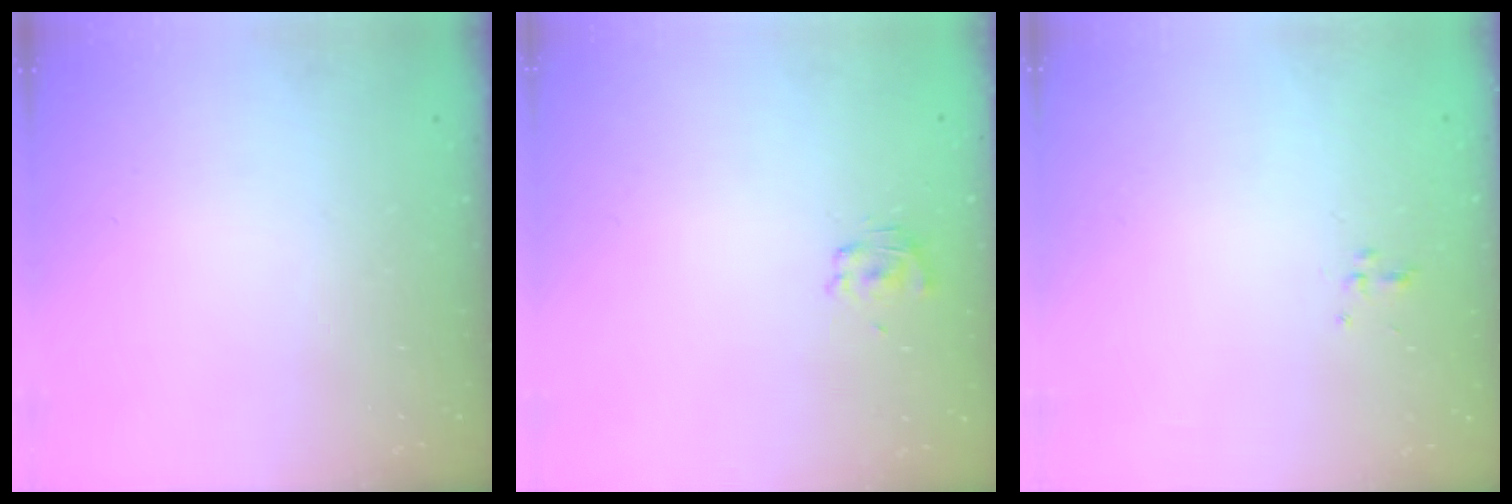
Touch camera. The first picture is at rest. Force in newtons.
{"total": 2.0, "press": 1.9, "slide": 0.8}
{"total": 2.0, "press": 1.8, "slide": 0.9}